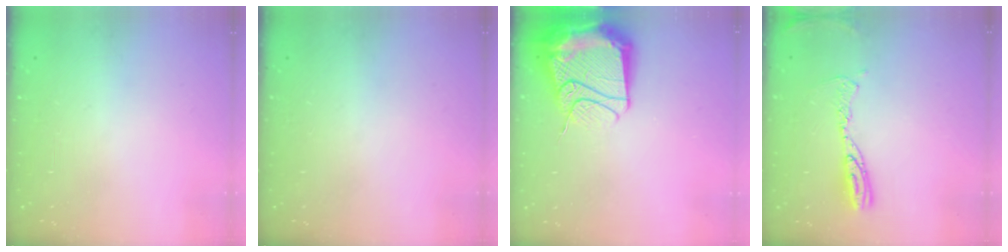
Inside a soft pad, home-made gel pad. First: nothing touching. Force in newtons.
{"total": 0.0}
{"total": 24.0, "press": 20.5, "slide": 12.5}
{"total": 9.5, "press": 9.4, "slide": 0.9}